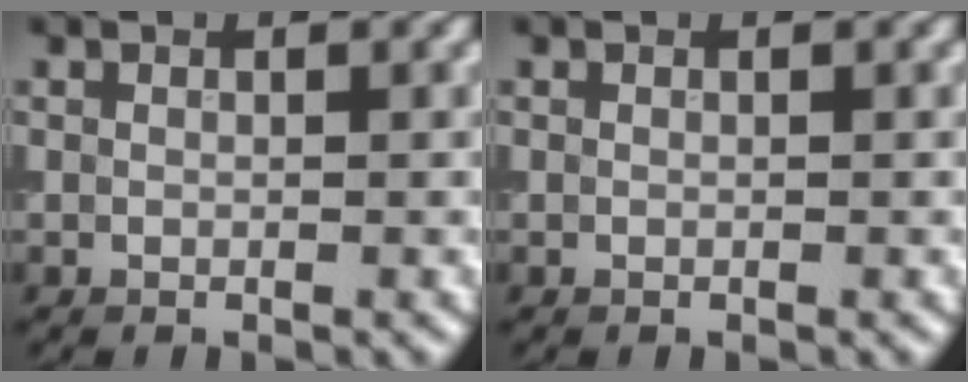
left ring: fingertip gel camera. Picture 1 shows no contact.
{"total": 0.0}